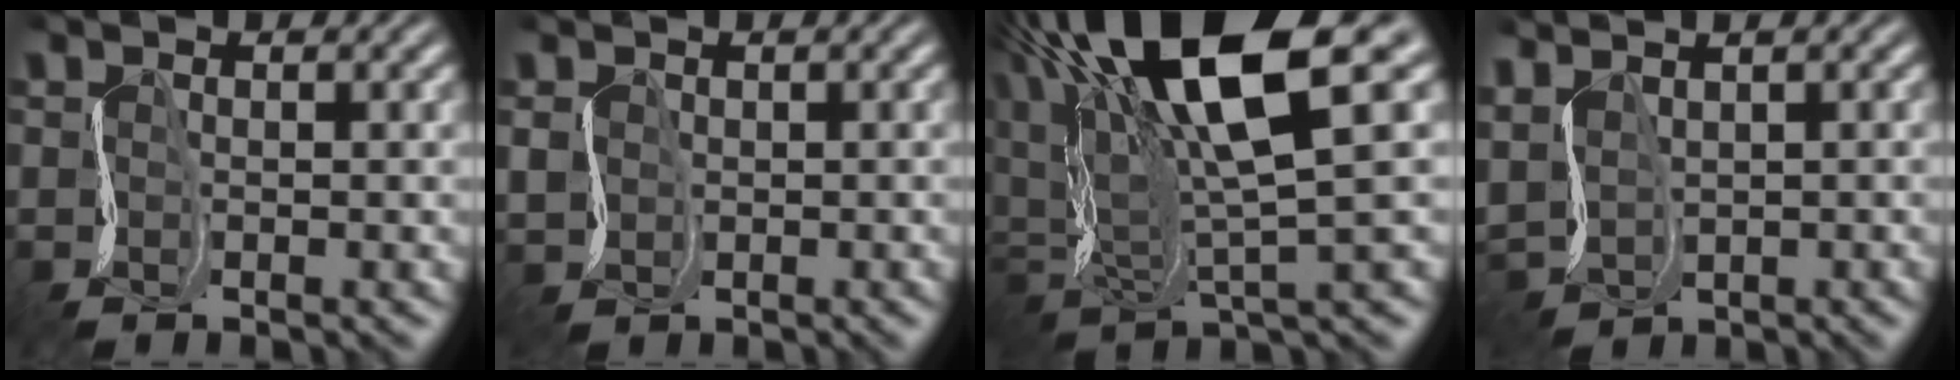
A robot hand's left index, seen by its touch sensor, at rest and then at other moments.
{"total": 1.3, "force": [0.1, 1.3, -0.3], "torque": [-0.001, 0.000, 0.005]}
{"total": 13.0, "force": [5.8, 3.3, 11.1], "torque": [-0.206, 0.021, 0.108]}
{"total": 4.2, "force": [2.2, 2.8, 2.2], "torque": [-0.080, 0.016, 0.056]}